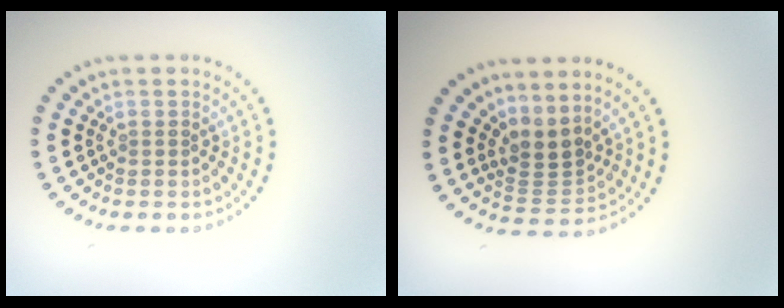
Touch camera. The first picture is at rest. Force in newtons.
{"total": 2.8, "press": 2.0, "slide": 1.9}